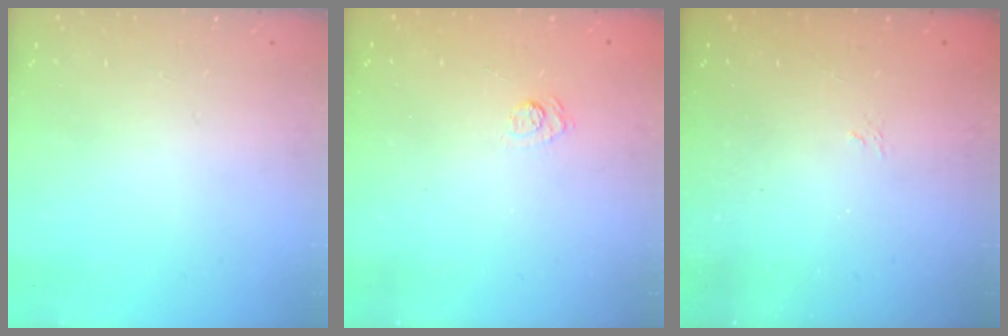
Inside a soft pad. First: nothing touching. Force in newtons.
{"total": 2.8, "press": 2.3, "slide": 1.6}
{"total": 1.1, "press": 0.4, "slide": 1.1}